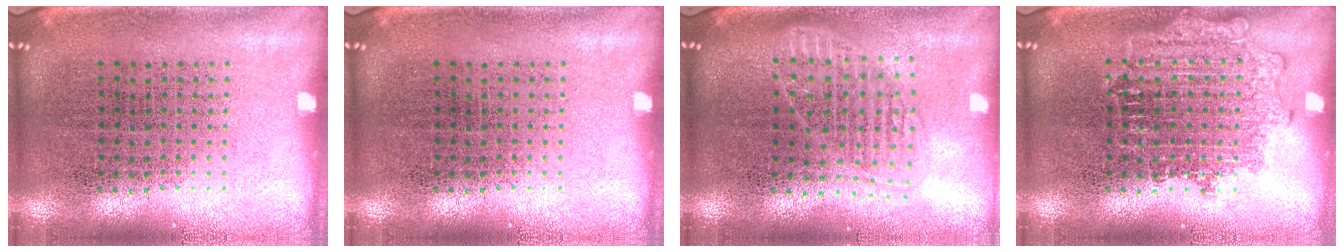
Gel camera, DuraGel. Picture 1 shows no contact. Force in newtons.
{"total": 0.0}
{"total": 1.7, "press": 1.5, "slide": 0.8}
{"total": 2.4, "press": 2.4, "slide": 0.3}